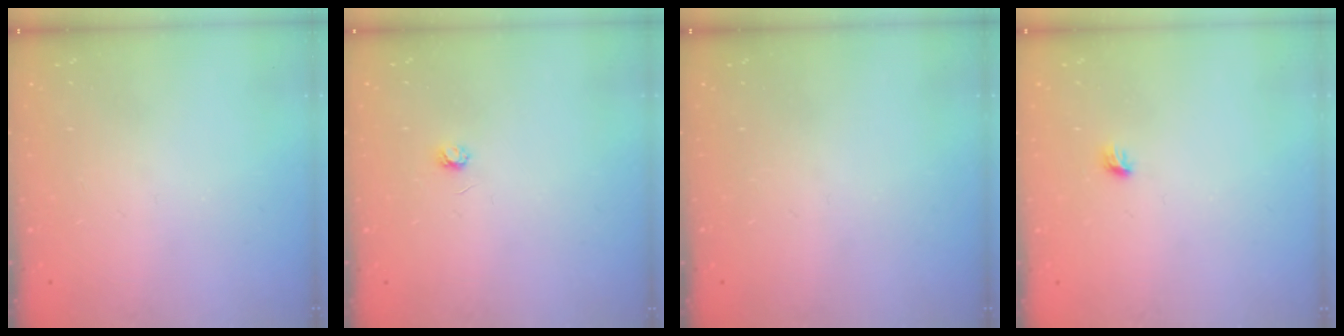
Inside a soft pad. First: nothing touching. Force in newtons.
{"total": 2.9, "press": 2.9, "slide": 0.3}
{"total": 0.0}
{"total": 3.7, "press": 3.6, "slide": 1.0}